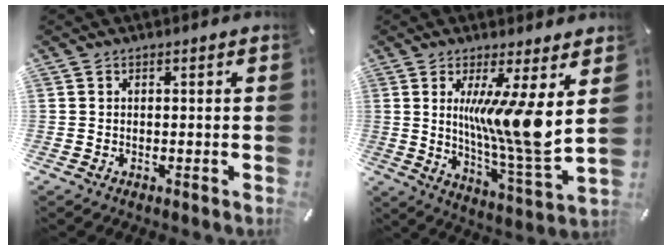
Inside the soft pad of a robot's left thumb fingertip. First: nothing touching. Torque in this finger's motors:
{"motor_torque": [0.10, 0.98, 2.15, -0.63, 0.27]}